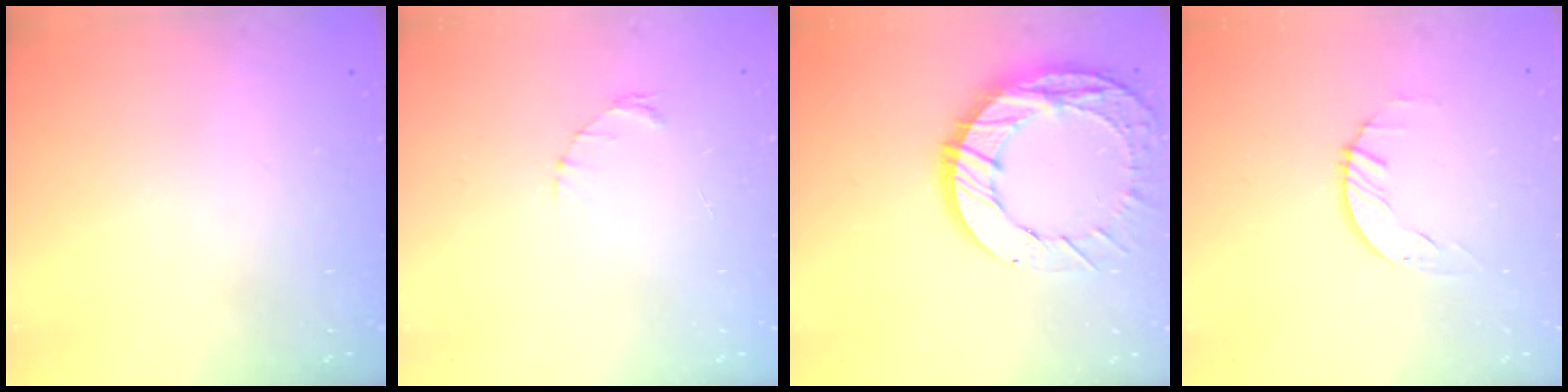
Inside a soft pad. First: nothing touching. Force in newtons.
{"total": 1.6, "press": 1.5, "slide": 0.3}
{"total": 16.4, "press": 16.4, "slide": 1.3}
{"total": 1.7, "press": 1.7, "slide": 0.1}